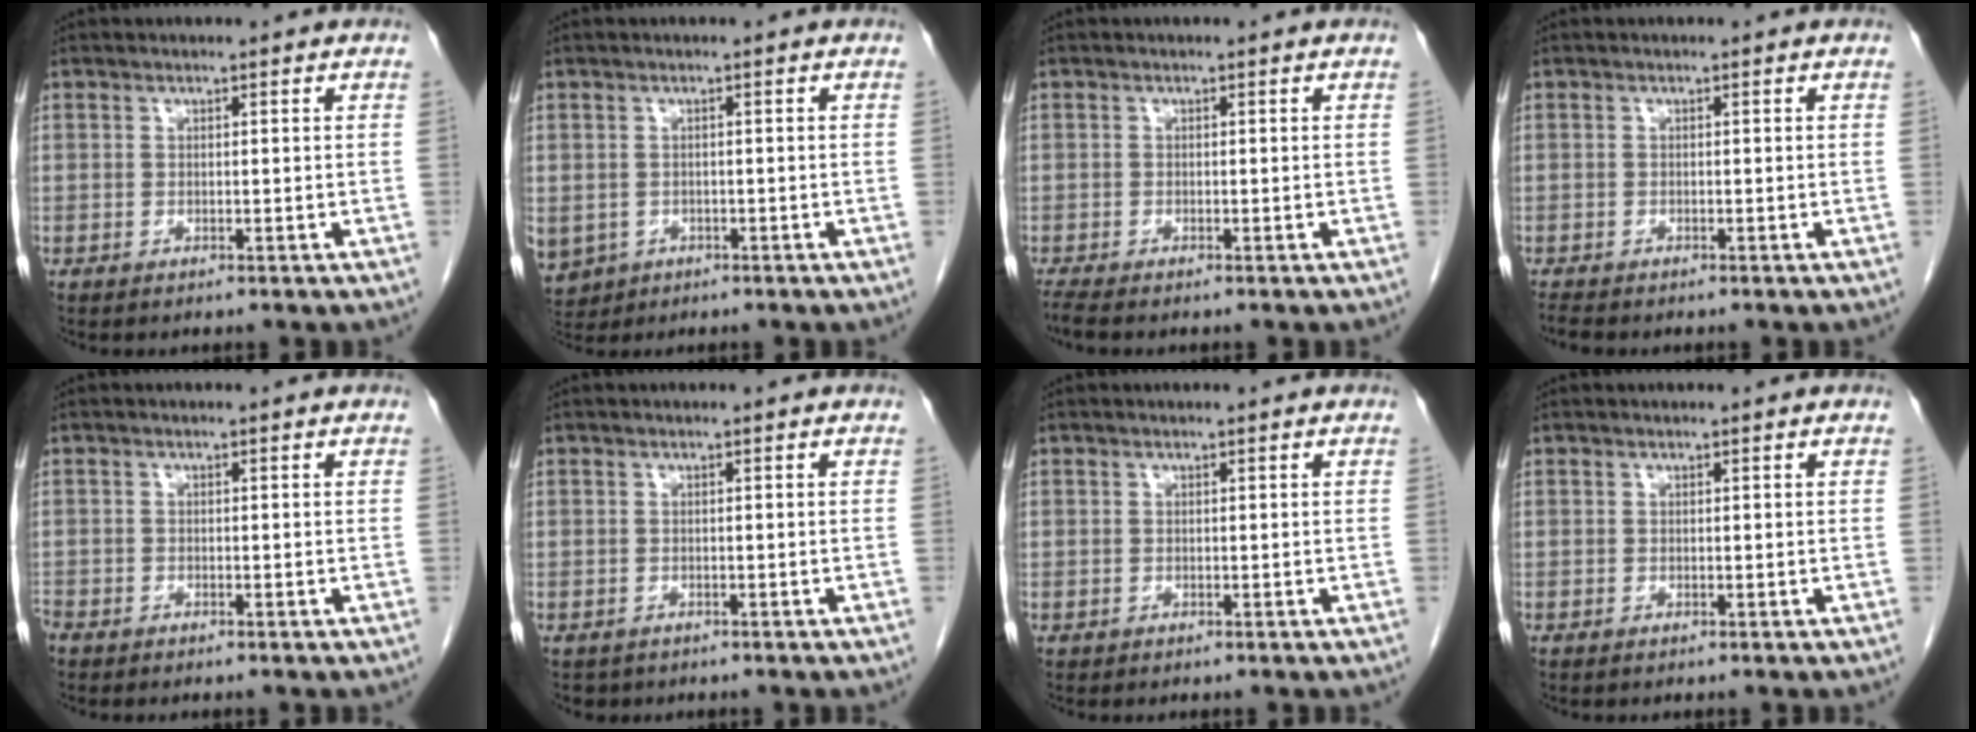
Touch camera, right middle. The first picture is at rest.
{"total": 9.7, "force": [-3.5, 8.3, 3.5], "torque": [-0.111, -0.006, -0.043]}
{"total": 1.4, "force": [-1.3, -0.2, 0.5], "torque": [-0.018, -0.007, -0.027]}
{"total": 1.1, "force": [-1.1, 0.1, 0.3], "torque": [-0.013, -0.005, -0.020]}
{"total": 1.7, "force": [-1.5, 0.7, 0.5], "torque": [-0.015, -0.003, -0.028]}
{"total": 1.5, "force": [-1.1, 0.9, 0.1], "torque": [-0.013, -0.001, -0.015]}
{"total": 0.0}
{"total": 0.0}